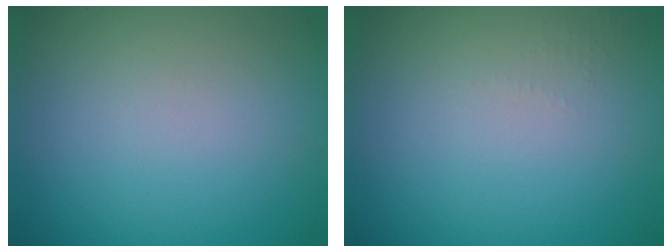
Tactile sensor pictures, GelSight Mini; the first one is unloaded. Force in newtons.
{"total": 0.6, "press": 0.6, "slide": 0.3}